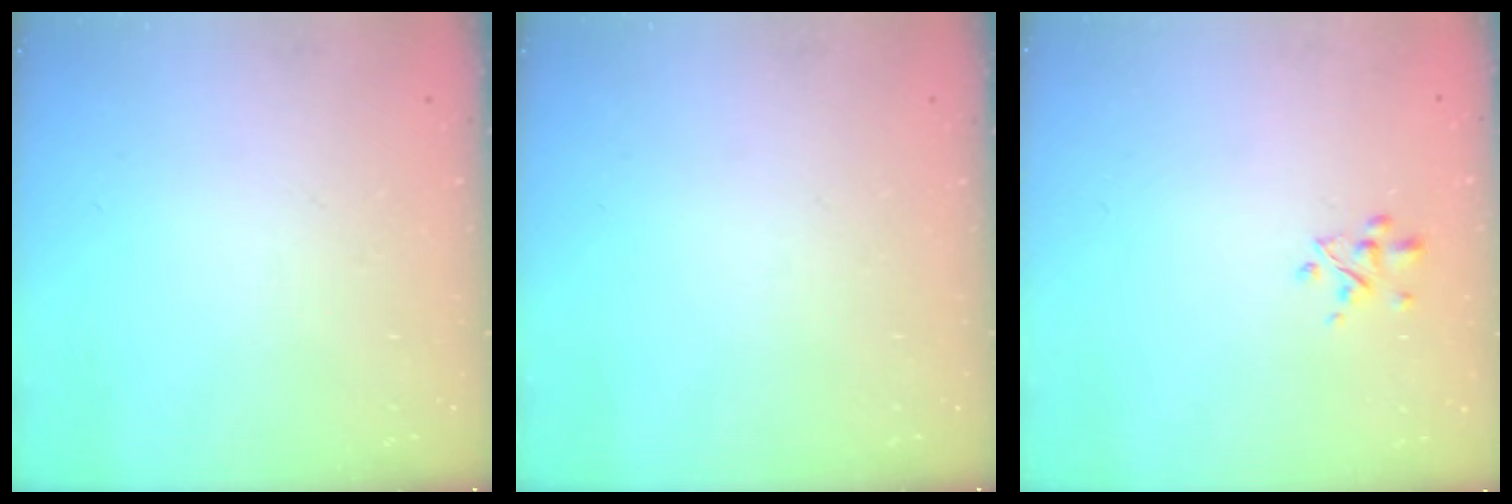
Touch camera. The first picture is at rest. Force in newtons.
{"total": 0.0}
{"total": 2.3, "press": 2.3, "slide": 0.3}